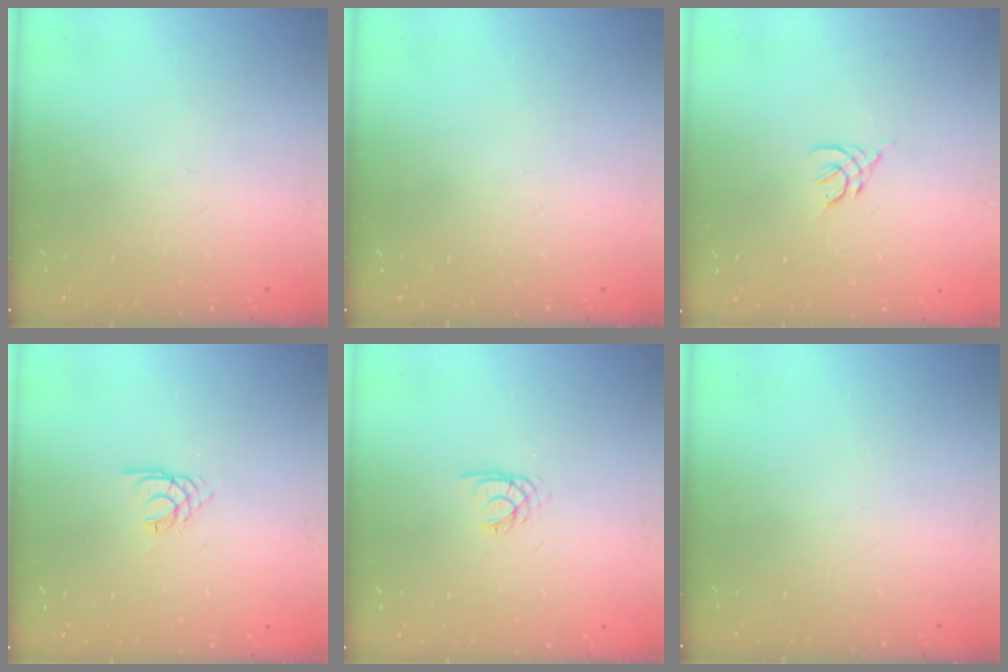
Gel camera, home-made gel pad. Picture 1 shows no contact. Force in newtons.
{"total": 0.0}
{"total": 2.2, "press": 2.1, "slide": 0.6}
{"total": 1.7, "press": 1.7, "slide": 0.4}
{"total": 2.0, "press": 1.9, "slide": 0.4}
{"total": 0.0}